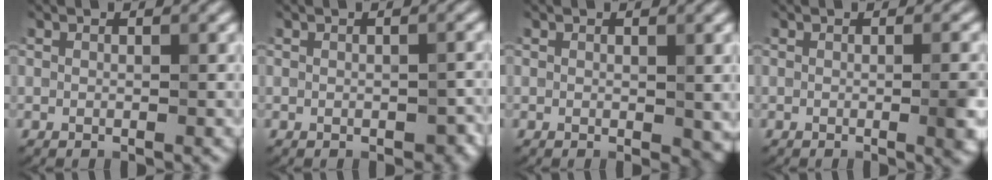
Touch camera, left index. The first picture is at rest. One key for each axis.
{"total": 1.8, "fx": -0.6, "fy": 1.1, "fz": 1.2, "tx": -0.021, "ty": -0.007, "tz": -0.003}
{"total": 1.6, "fx": 0.0, "fy": 0.9, "fz": 1.3, "tx": -0.014, "ty": -0.004, "tz": 0.003}
{"total": 2.9, "fx": -0.3, "fy": 0.7, "fz": 2.8, "tx": -0.029, "ty": 0.000, "tz": -0.005}